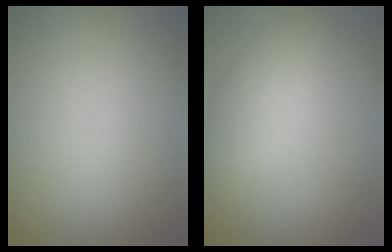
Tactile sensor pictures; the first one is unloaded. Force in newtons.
{"total": 3.4, "press": 3.4, "slide": 0.0}